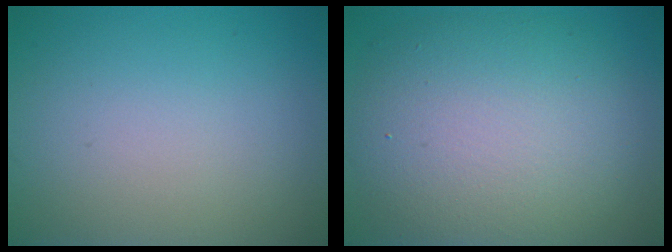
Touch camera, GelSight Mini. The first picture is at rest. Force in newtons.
{"total": 10.4, "press": 10.3, "slide": 0.7}